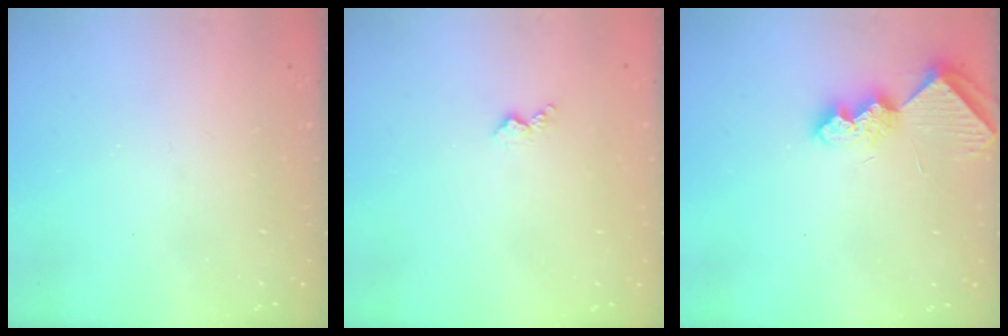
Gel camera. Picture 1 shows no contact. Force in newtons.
{"total": 2.7, "press": 2.6, "slide": 0.5}
{"total": 8.4, "press": 8.4, "slide": 0.4}